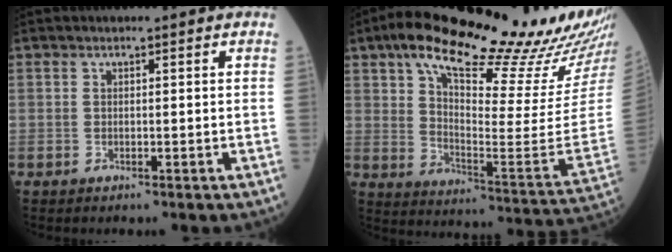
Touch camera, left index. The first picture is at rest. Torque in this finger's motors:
{"motor_torque": [1.07, -1.07, 0.56, 0.08]}